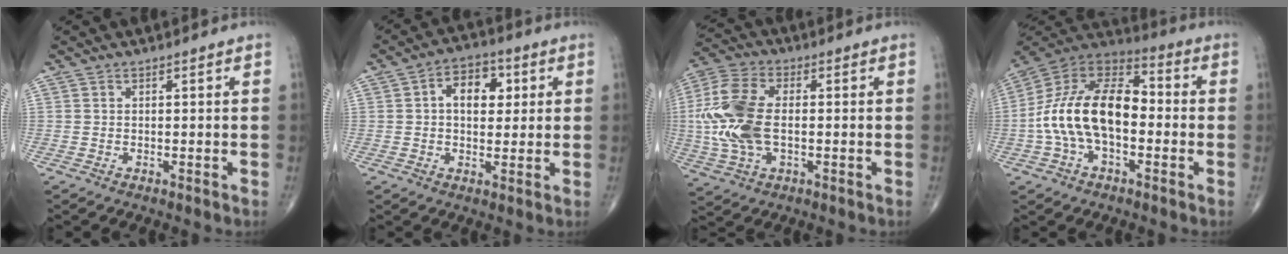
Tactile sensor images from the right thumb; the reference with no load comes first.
{"total": 8.4, "force": [1.8, 5.4, 6.1], "torque": [-0.070, 0.009, 0.021]}
{"total": 14.5, "force": [-0.4, 8.1, 12.1], "torque": [-0.276, 0.009, -0.011]}
{"total": 18.6, "force": [-2.1, 10.7, 15.1], "torque": [-0.275, 0.045, -0.046]}